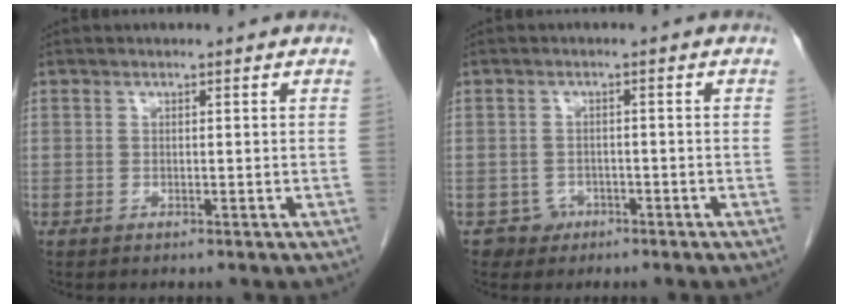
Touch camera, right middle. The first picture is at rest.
{"total": 2.2, "force": [-1.3, 1.8, -0.2], "torque": [0.008, 0.012, -0.020]}